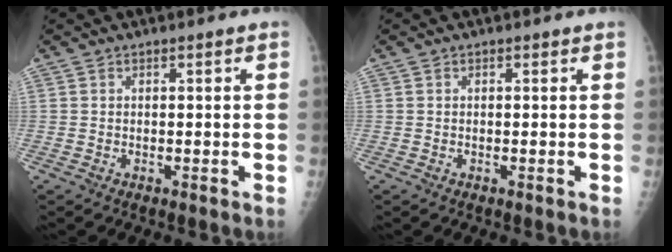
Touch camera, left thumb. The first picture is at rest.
{"total": 0.0}